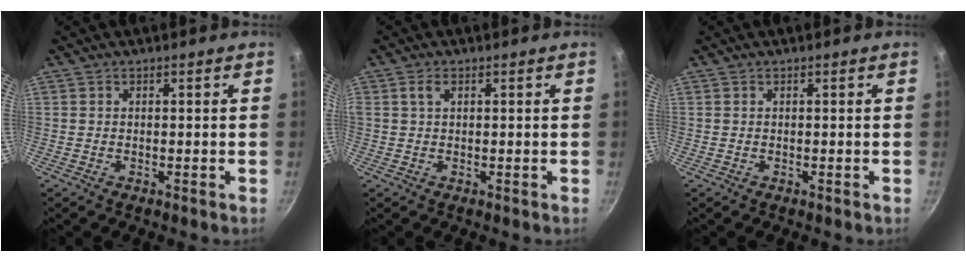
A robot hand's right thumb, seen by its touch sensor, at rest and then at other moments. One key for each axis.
{"total": 2.0, "fx": 0.8, "fy": 0.9, "fz": 1.6, "tx": -0.031, "ty": 0.003, "tz": 0.015}
{"total": 0.0}